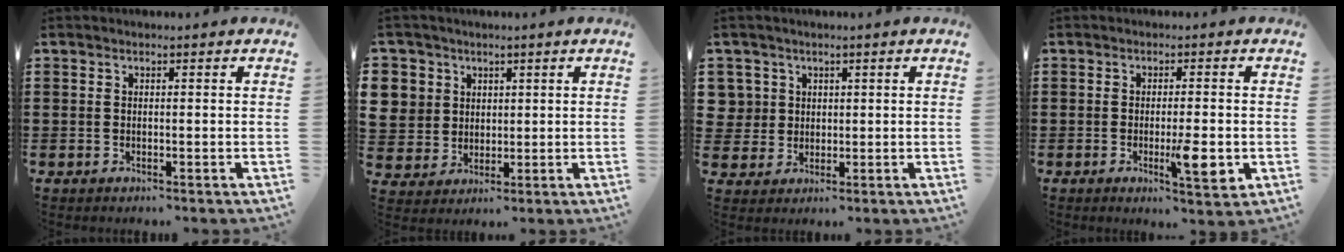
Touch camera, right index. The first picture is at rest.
{"total": 5.9, "force": [2.1, 5.6, 0.1], "torque": [-0.042, 0.007, 0.038]}
{"total": 4.0, "force": [1.1, 3.9, 0.2], "torque": [-0.023, 0.014, 0.021]}
{"total": 5.8, "force": [-1.5, 1.1, 5.5], "torque": [-0.102, -0.015, -0.026]}